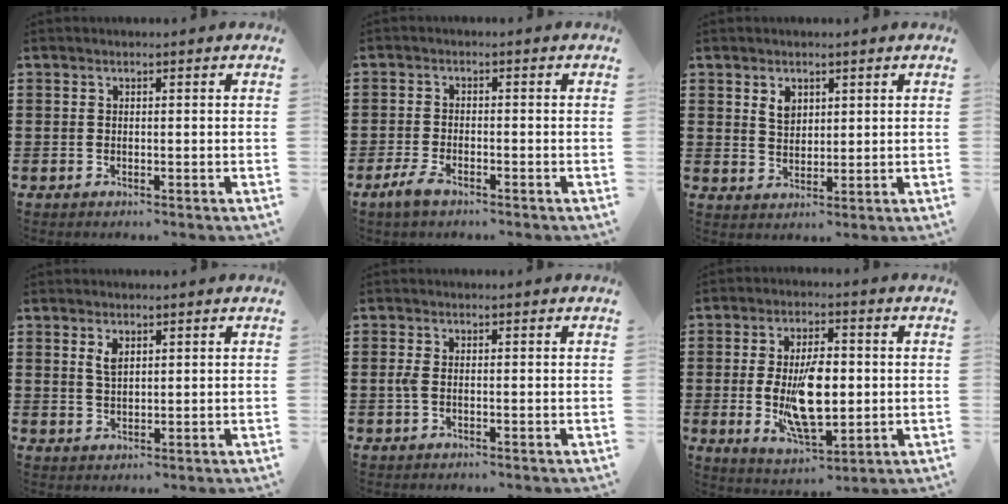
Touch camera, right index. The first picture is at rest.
{"total": 2.7, "force": [-1.9, 1.0, 1.6], "torque": [-0.041, 0.000, -0.042]}
{"total": 3.0, "force": [1.6, 2.1, 1.5], "torque": [-0.036, 0.007, 0.030]}
{"total": 2.3, "force": [1.3, 1.1, 1.6], "torque": [-0.036, 0.002, 0.024]}
{"total": 1.5, "force": [-0.3, 0.5, 1.3], "torque": [-0.041, -0.006, -0.010]}
{"total": 11.1, "force": [-0.5, 5.0, 9.9], "torque": [-0.193, -0.013, -0.013]}